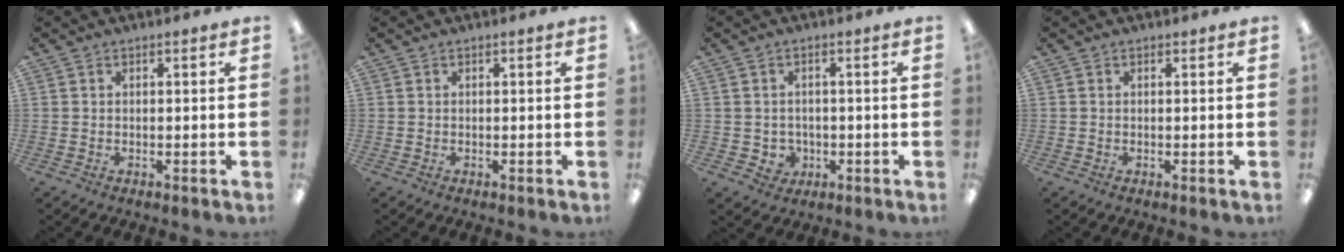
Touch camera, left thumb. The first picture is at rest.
{"total": 0.0}
{"total": 3.6, "force": [-0.3, 3.5, 0.8], "torque": [-0.010, 0.004, -0.005]}
{"total": 0.0}